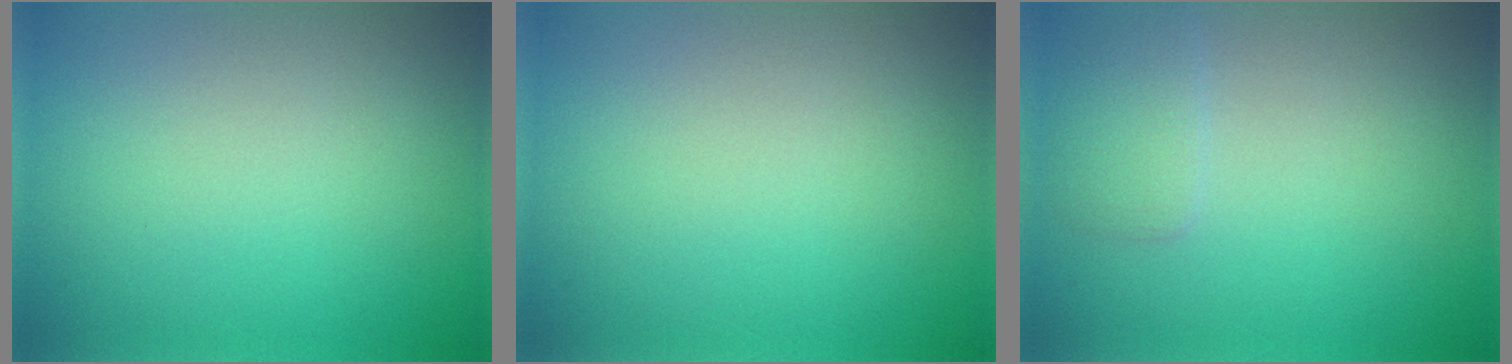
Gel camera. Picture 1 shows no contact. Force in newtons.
{"total": 0.0}
{"total": 1.6, "press": 1.6, "slide": 0.2}